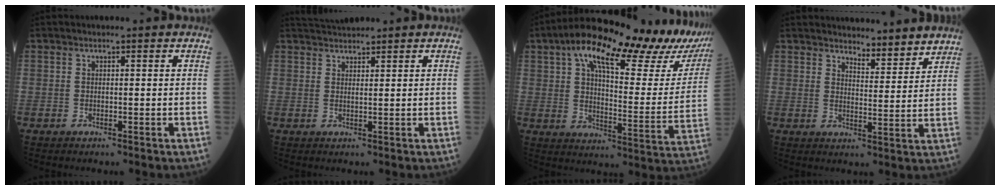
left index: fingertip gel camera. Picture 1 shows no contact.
{"total": 4.3, "force": [4.1, 0.3, 1.0], "torque": [-0.021, 0.025, 0.080]}
{"total": 28.9, "force": [20.7, 7.2, 18.9], "torque": [-0.276, 0.027, 0.267]}
{"total": 7.4, "force": [7.1, 1.6, 1.5], "torque": [-0.016, -0.004, 0.089]}